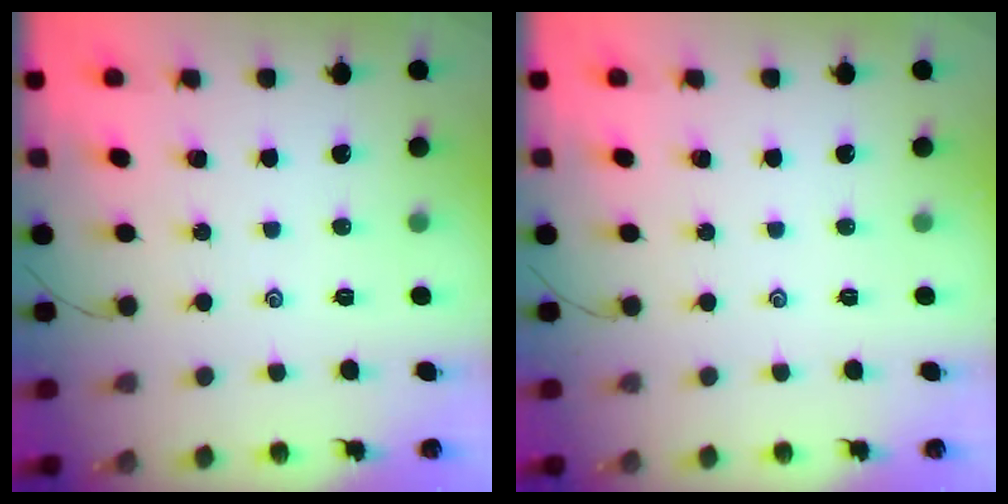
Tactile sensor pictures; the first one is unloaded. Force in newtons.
{"total": 0.0}